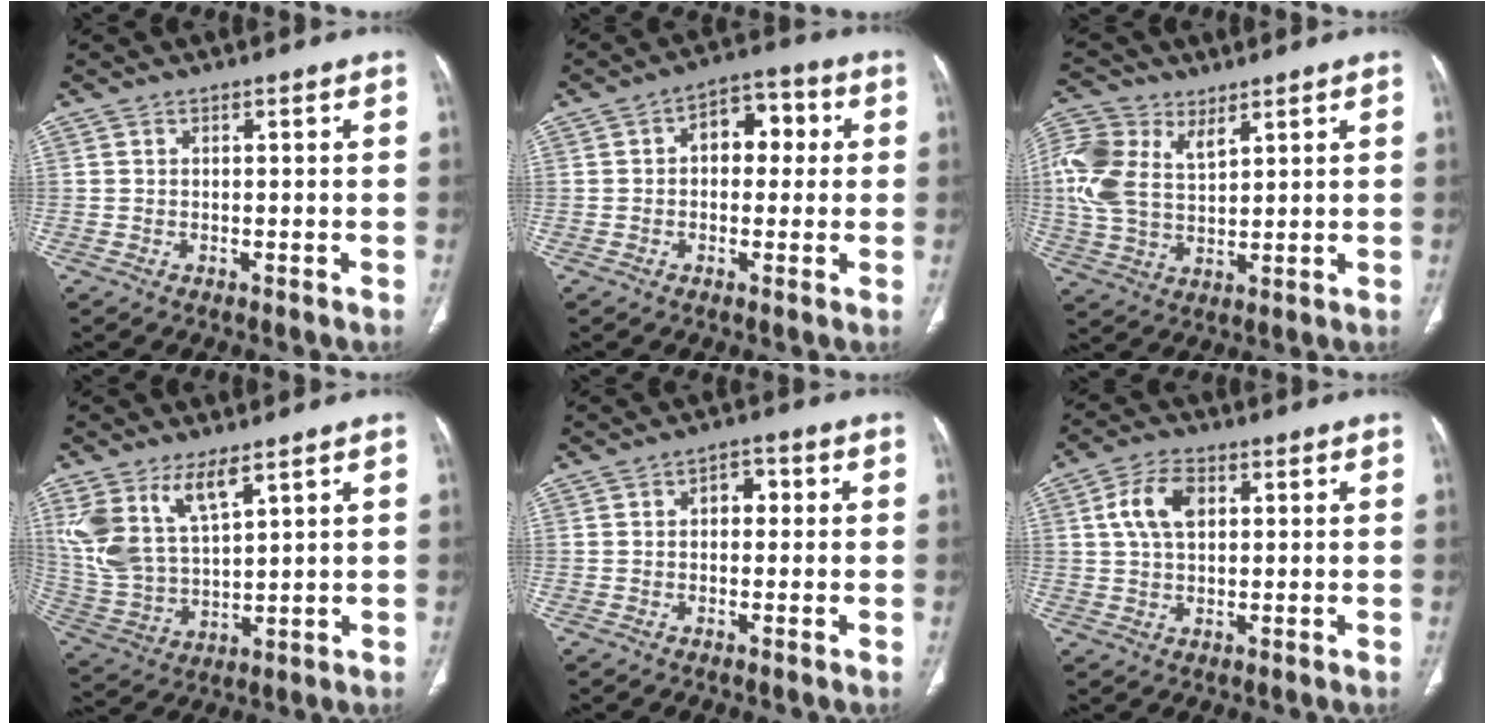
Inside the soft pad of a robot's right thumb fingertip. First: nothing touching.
{"total": 8.1, "force": [1.2, 5.4, 5.9], "torque": [-0.049, 0.025, 0.009]}
{"total": 12.0, "force": [4.7, 7.6, 8.0], "torque": [-0.172, -0.004, 0.095]}
{"total": 12.5, "force": [6.8, 5.5, 8.9], "torque": [-0.183, -0.024, 0.153]}
{"total": 3.4, "force": [0.4, 2.4, 2.4], "torque": [-0.019, 0.011, 0.000]}
{"total": 7.4, "force": [2.0, 4.6, 5.5], "torque": [-0.102, 0.009, 0.035]}